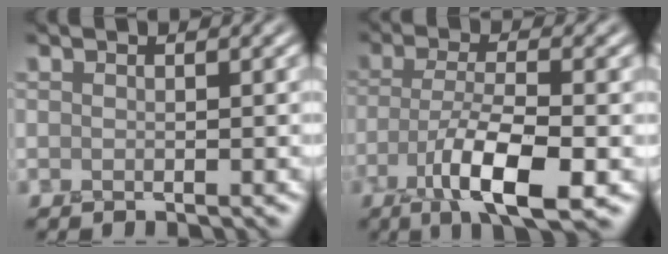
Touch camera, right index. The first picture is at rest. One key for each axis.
{"total": 7.0, "fx": -3.1, "fy": 1.9, "fz": 6.0, "tx": -0.106, "ty": 0.003, "tz": -0.063}